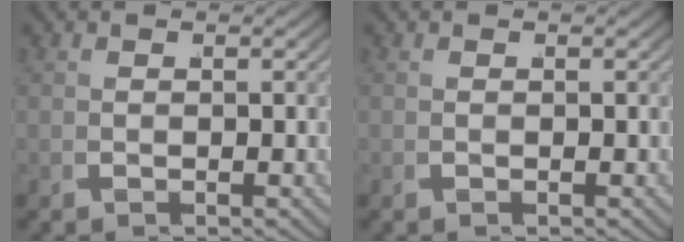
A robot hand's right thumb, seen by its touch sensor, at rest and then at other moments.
{"total": 0.0}